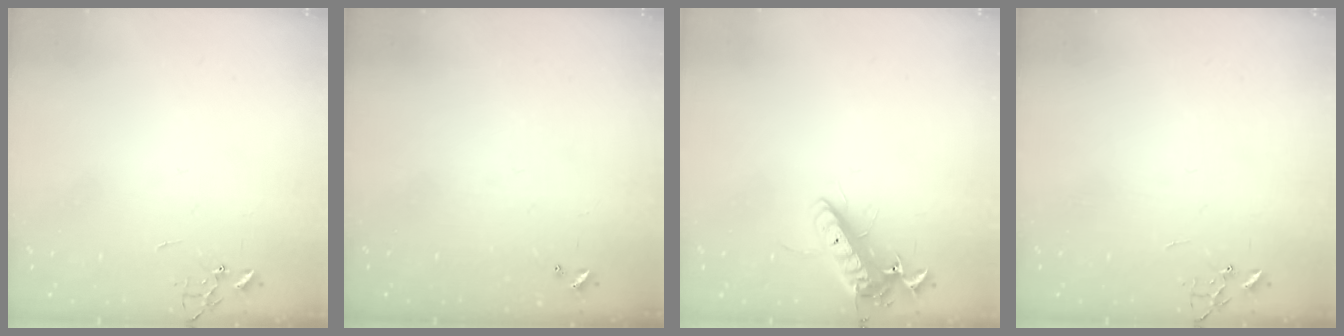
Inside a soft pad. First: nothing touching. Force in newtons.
{"total": 0.0}
{"total": 14.1, "press": 13.9, "slide": 2.6}
{"total": 0.0}